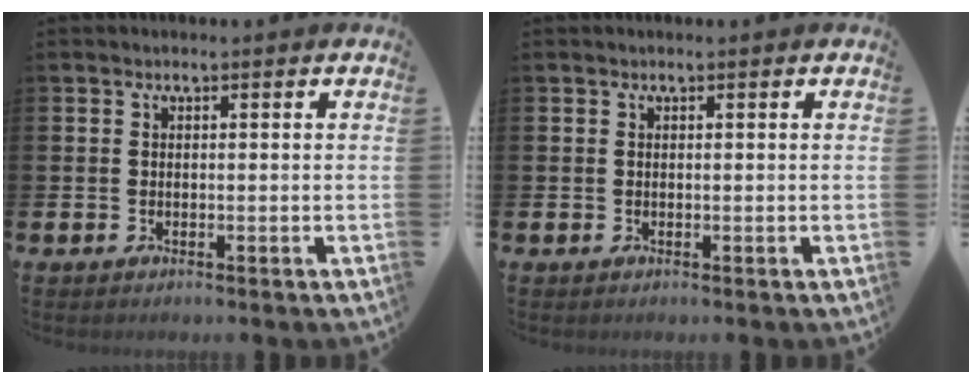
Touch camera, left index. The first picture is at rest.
{"total": 0.0}